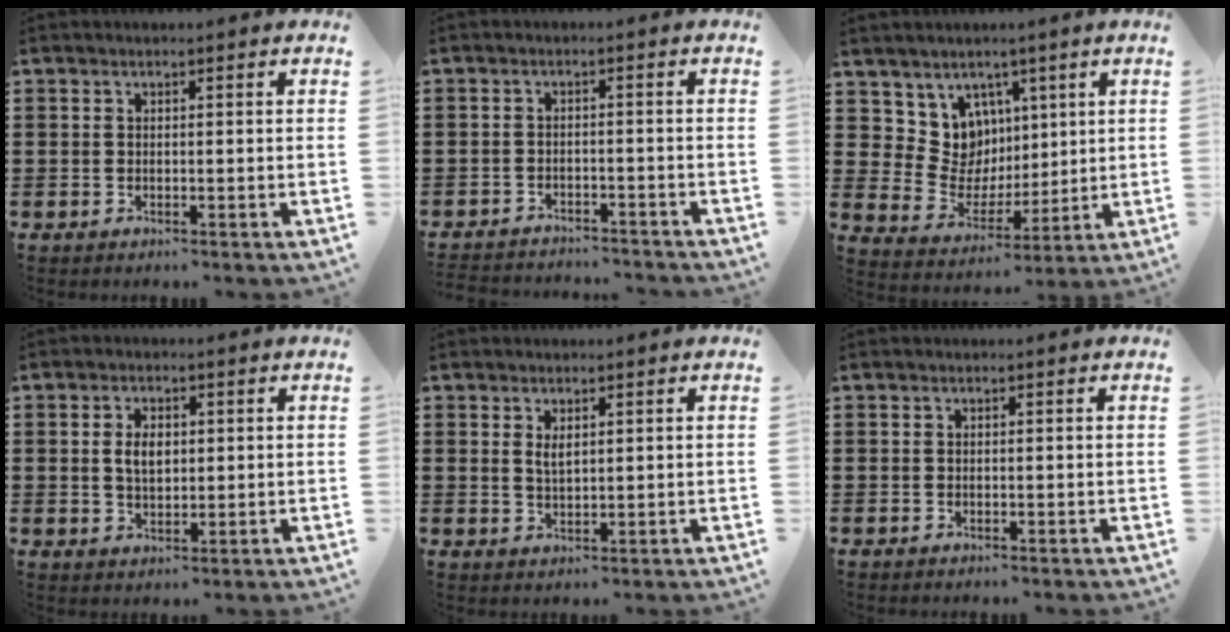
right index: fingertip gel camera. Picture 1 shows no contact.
{"total": 2.7, "force": [-2.7, 0.0, -0.1], "torque": [-0.005, -0.003, -0.058]}
{"total": 8.5, "force": [3.2, 7.7, 1.9], "torque": [-0.064, -0.023, 0.065]}
{"total": 3.6, "force": [0.3, 2.0, 3.0], "torque": [-0.055, 0.003, 0.002]}
{"total": 1.8, "force": [0.8, 0.7, 1.5], "torque": [-0.033, 0.000, 0.014]}
{"total": 0.0}